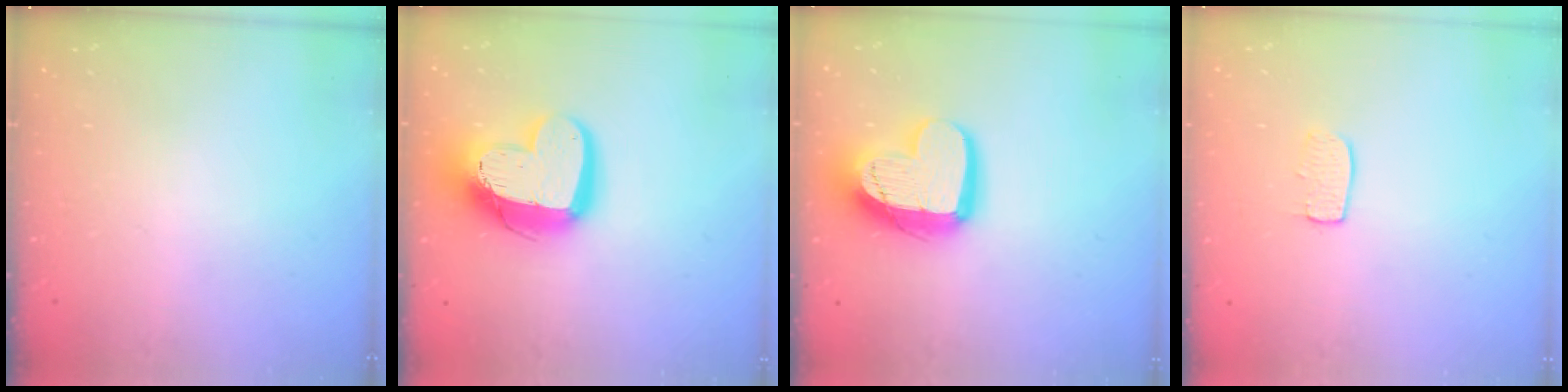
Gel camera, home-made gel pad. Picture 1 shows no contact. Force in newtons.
{"total": 17.3, "press": 17.3, "slide": 1.6}
{"total": 16.0, "press": 16.0, "slide": 1.4}
{"total": 5.2, "press": 5.2, "slide": 0.3}